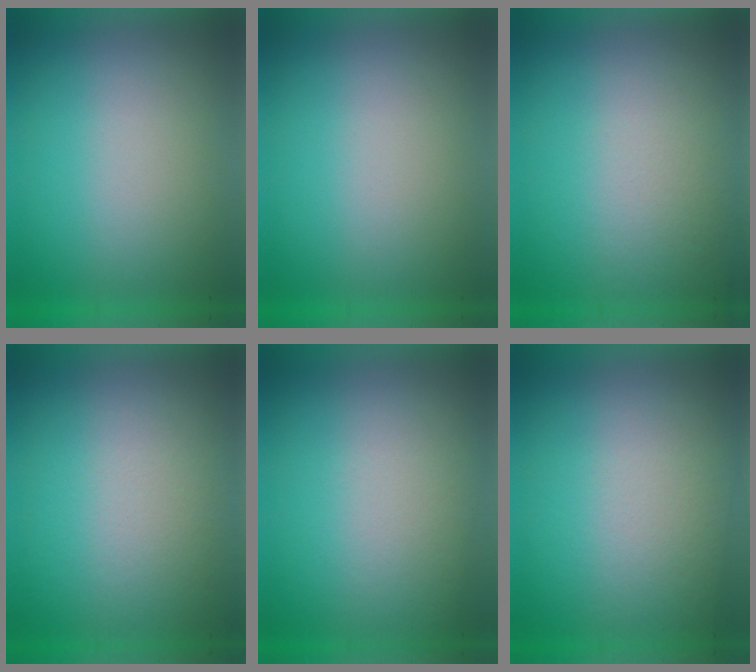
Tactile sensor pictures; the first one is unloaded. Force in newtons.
{"total": 0.0}
{"total": 2.5}
{"total": 2.7}
{"total": 2.3}
{"total": 2.8}